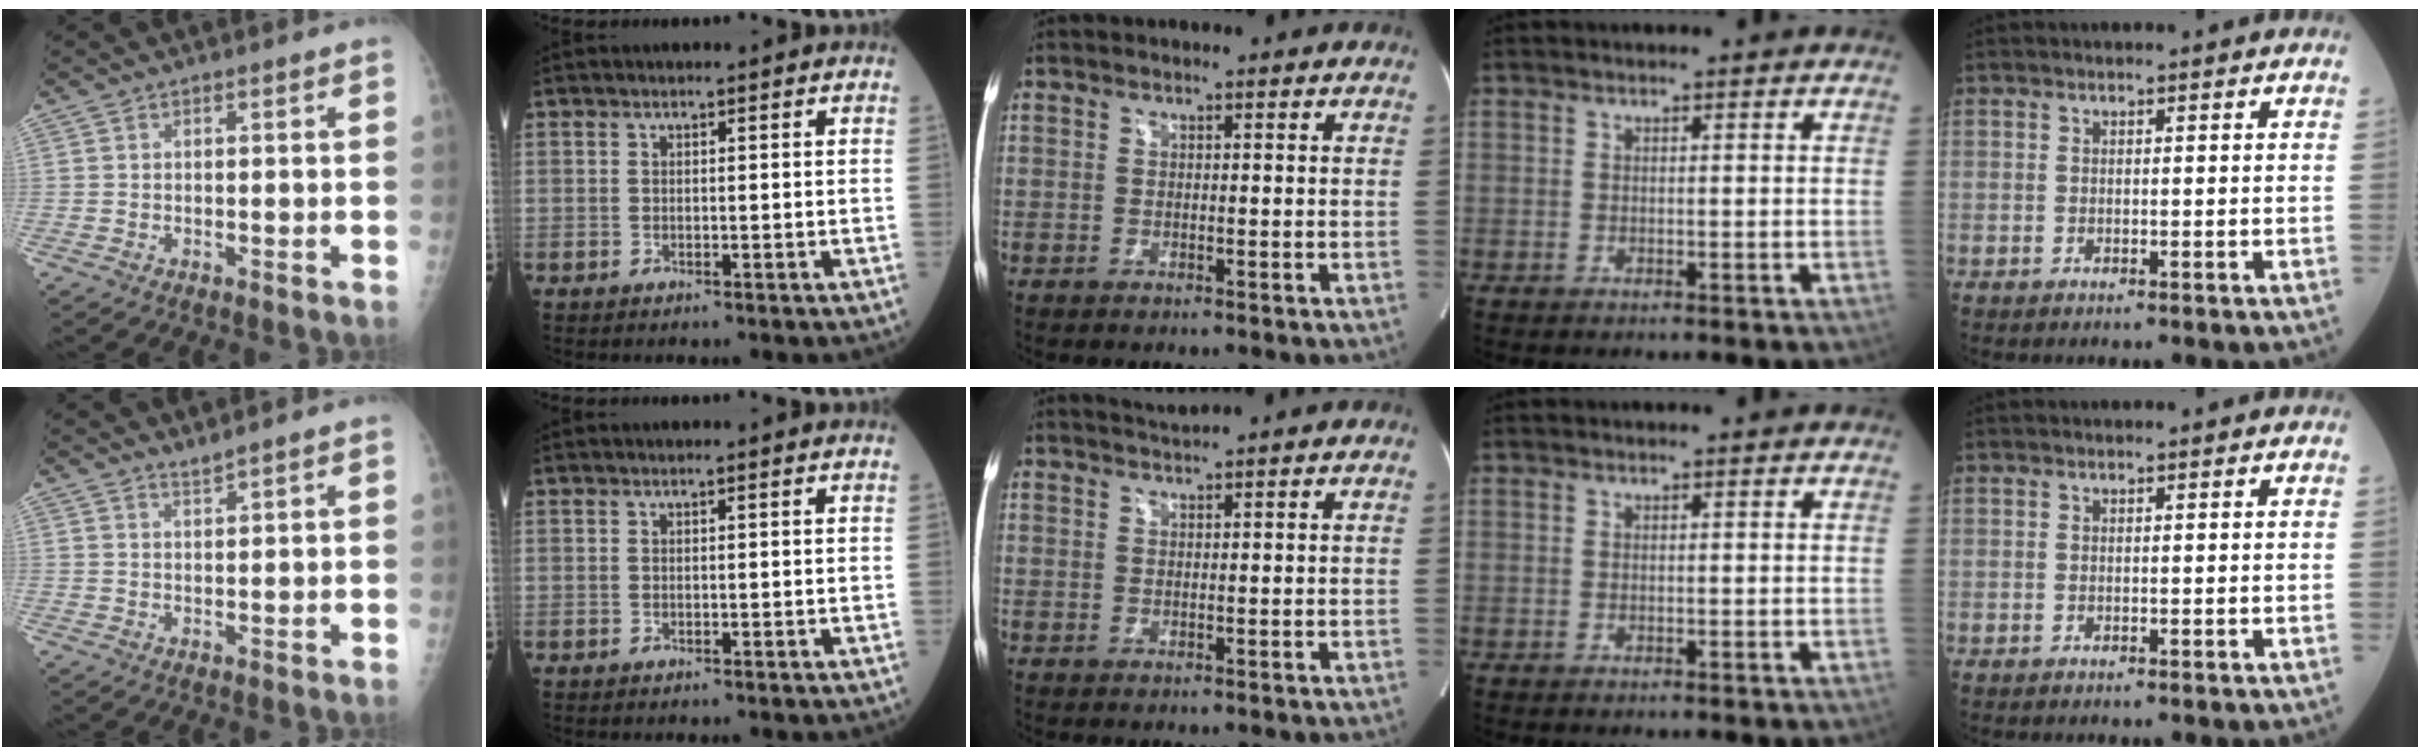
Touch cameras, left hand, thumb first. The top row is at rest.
{"thumb": {"total": 1.4, "force": [1.4, -0.3, 0.2], "torque": [-0.002, -0.012, 0.026]}, "middle": {"total": 1.7, "force": [1.4, -0.9, -0.1], "torque": [-0.003, -0.004, 0.035]}}